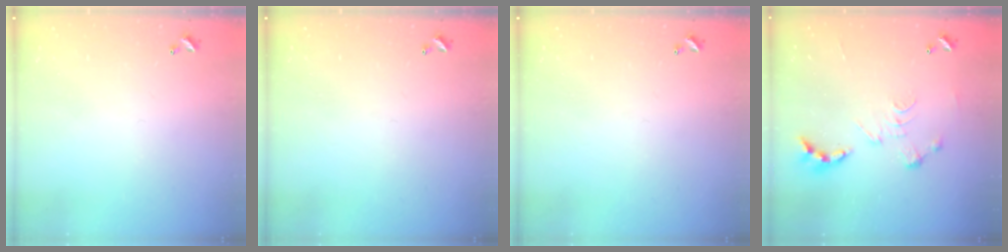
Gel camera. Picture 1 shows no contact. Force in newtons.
{"total": 0.0}
{"total": 0.0}
{"total": 0.0}